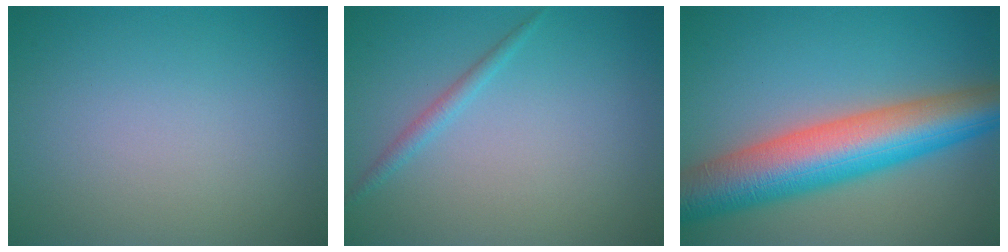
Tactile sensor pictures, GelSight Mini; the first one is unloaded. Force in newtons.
{"total": 1.3, "press": 1.3, "slide": 0.0}
{"total": 10.7, "press": 10.7, "slide": 0.3}